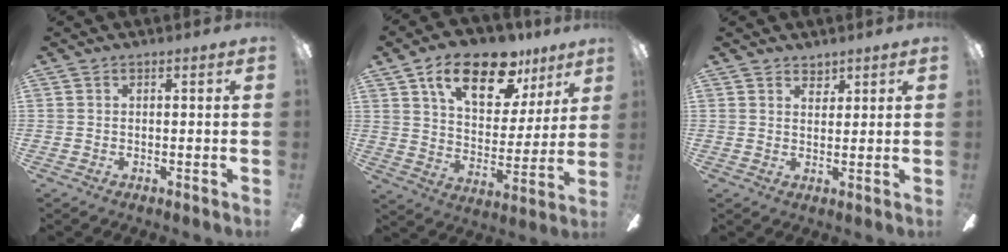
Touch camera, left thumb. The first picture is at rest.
{"total": 19.0, "force": [11.6, 9.4, 11.8], "torque": [-0.184, -0.052, 0.198]}
{"total": 2.7, "force": [2.3, 1.3, 0.4], "torque": [0.005, -0.013, 0.041]}